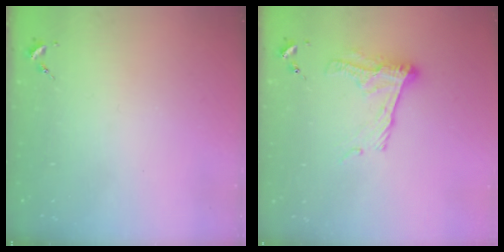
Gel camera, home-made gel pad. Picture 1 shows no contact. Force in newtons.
{"total": 12.9, "press": 12.9, "slide": 0.8}